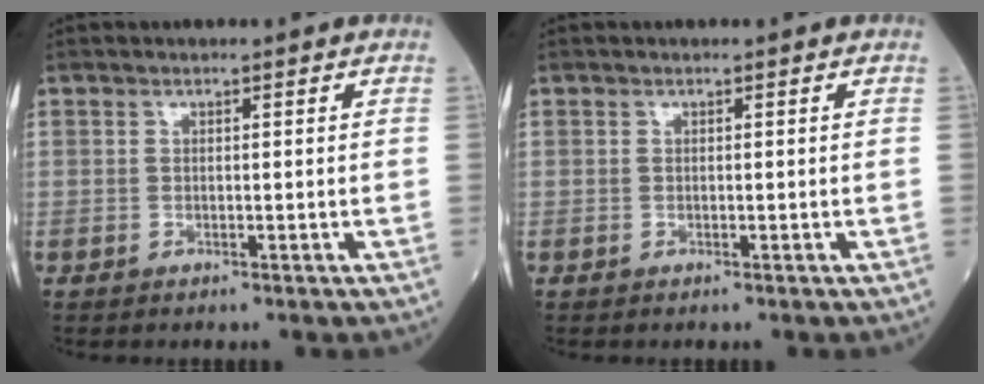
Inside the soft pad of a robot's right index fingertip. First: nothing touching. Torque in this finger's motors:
{"motor_torque": [0.00, 0.01, 0.00, 0.00]}